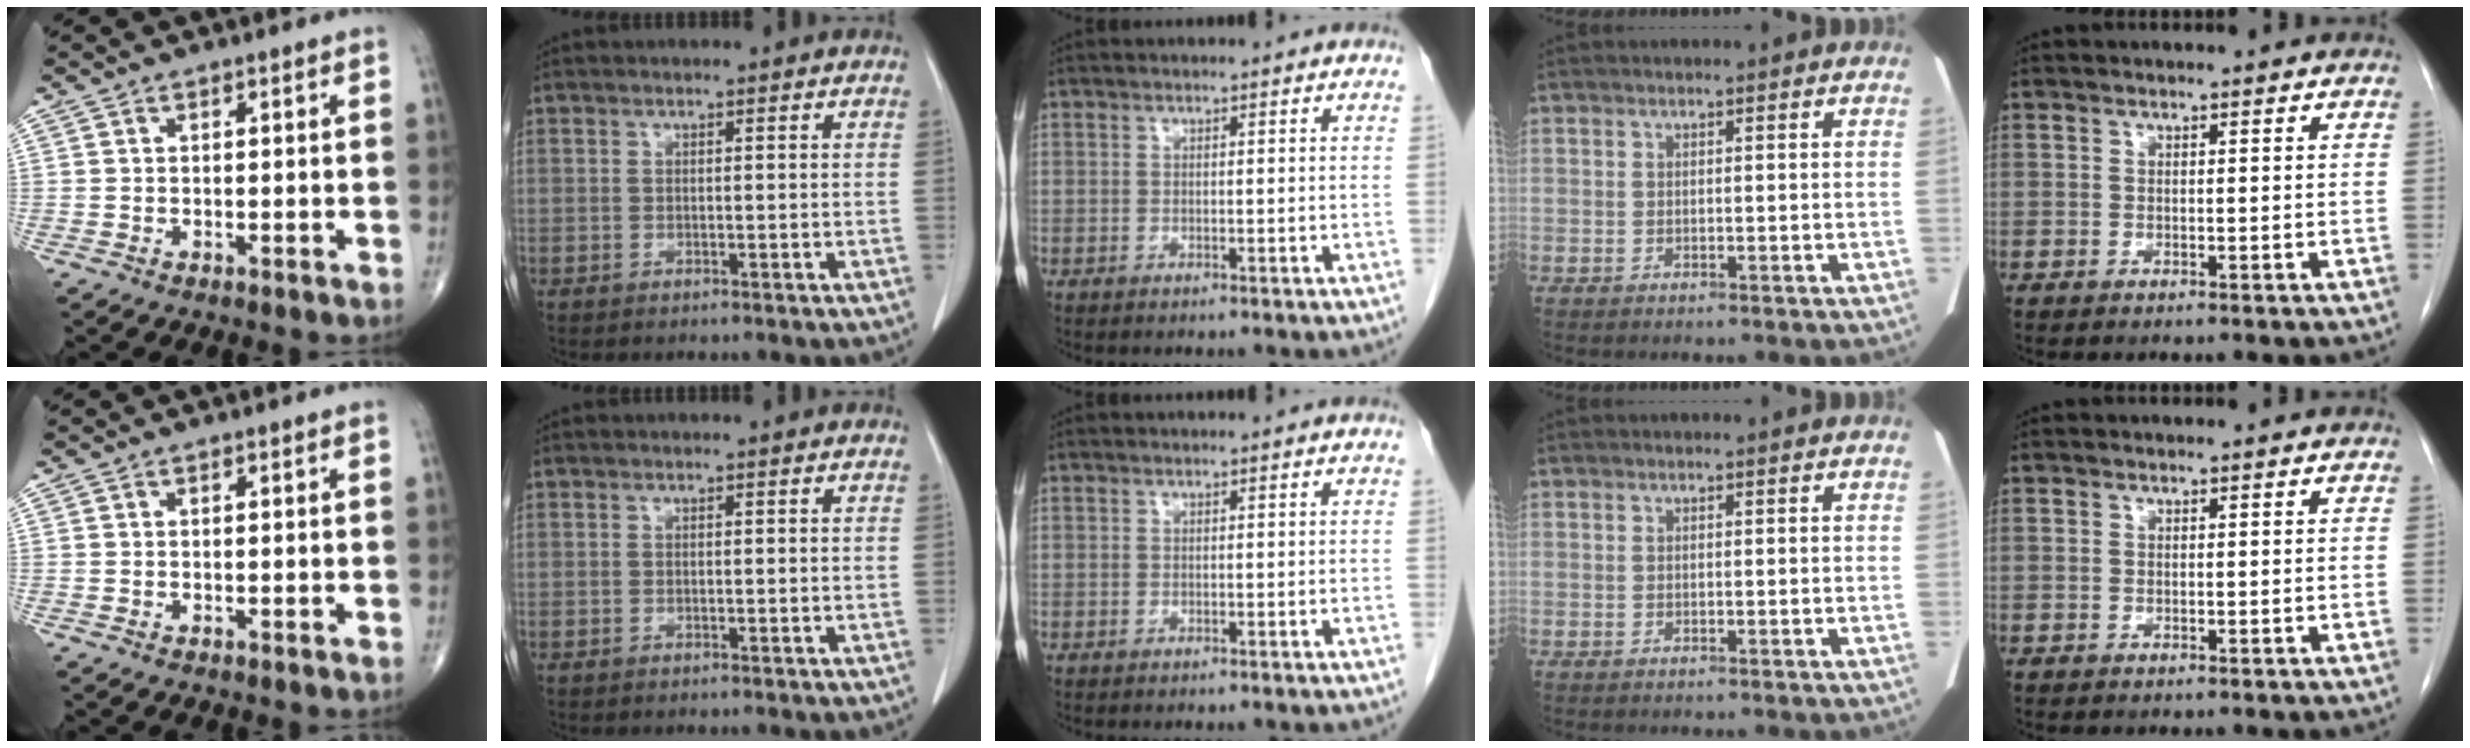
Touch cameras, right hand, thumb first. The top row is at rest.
{}